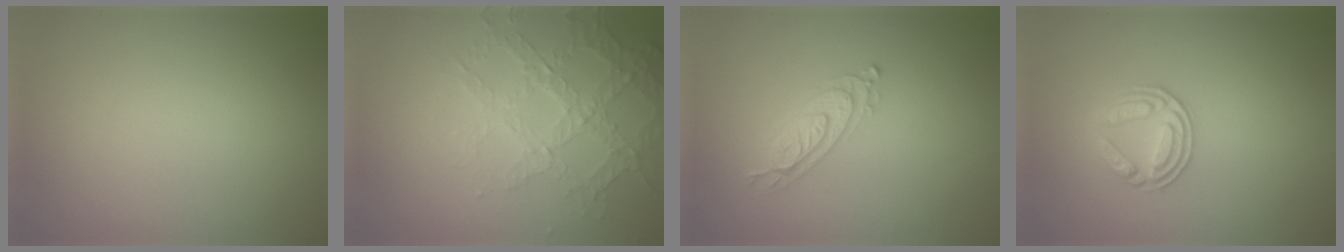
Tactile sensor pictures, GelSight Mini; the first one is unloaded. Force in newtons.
{"total": 3.6, "press": 3.3, "slide": 1.4}
{"total": 2.1, "press": 2.1, "slide": 0.5}
{"total": 2.9, "press": 2.6, "slide": 1.1}